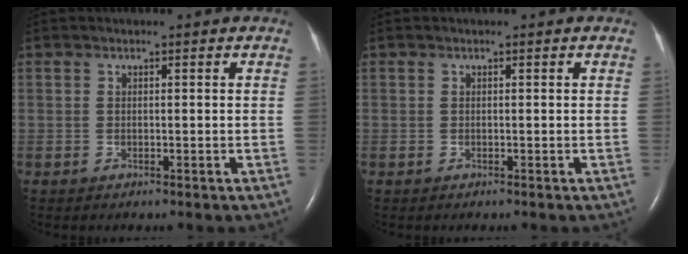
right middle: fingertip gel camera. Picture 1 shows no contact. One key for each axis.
{"total": 0.0}